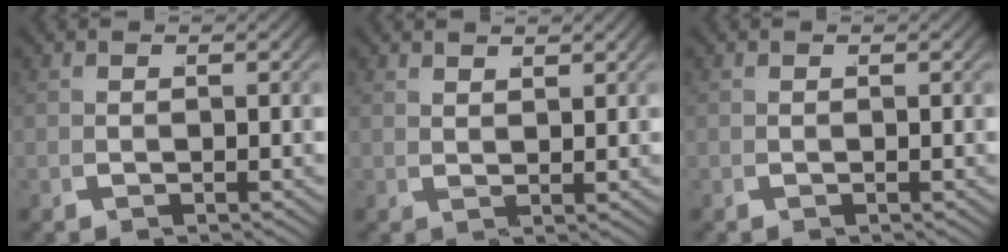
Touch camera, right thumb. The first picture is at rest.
{"total": 1.8, "force": [1.8, -0.2, 0.2], "torque": [0.003, 0.004, 0.038]}
{"total": 0.0}